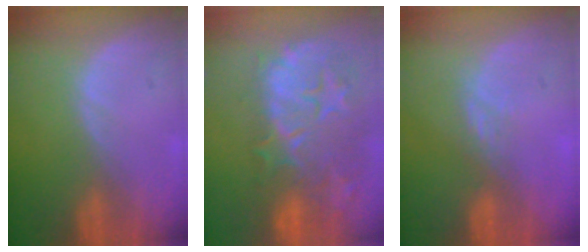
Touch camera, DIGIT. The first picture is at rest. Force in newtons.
{"total": 13.7, "press": 11.8, "slide": 6.9}
{"total": 2.4, "press": 1.9, "slide": 1.4}